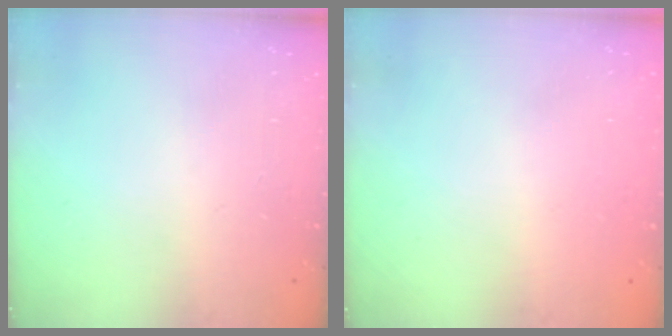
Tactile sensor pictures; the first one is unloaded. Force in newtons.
{"total": 0.0}